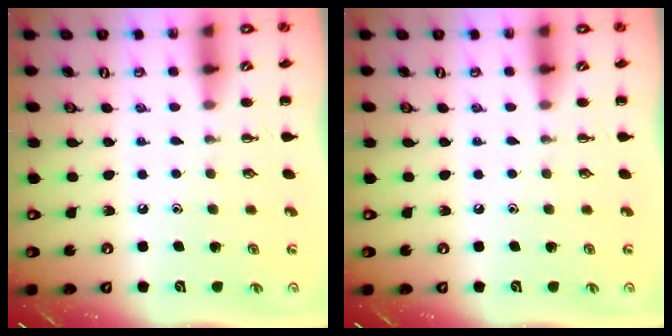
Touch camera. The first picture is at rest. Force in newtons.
{"total": 0.0}